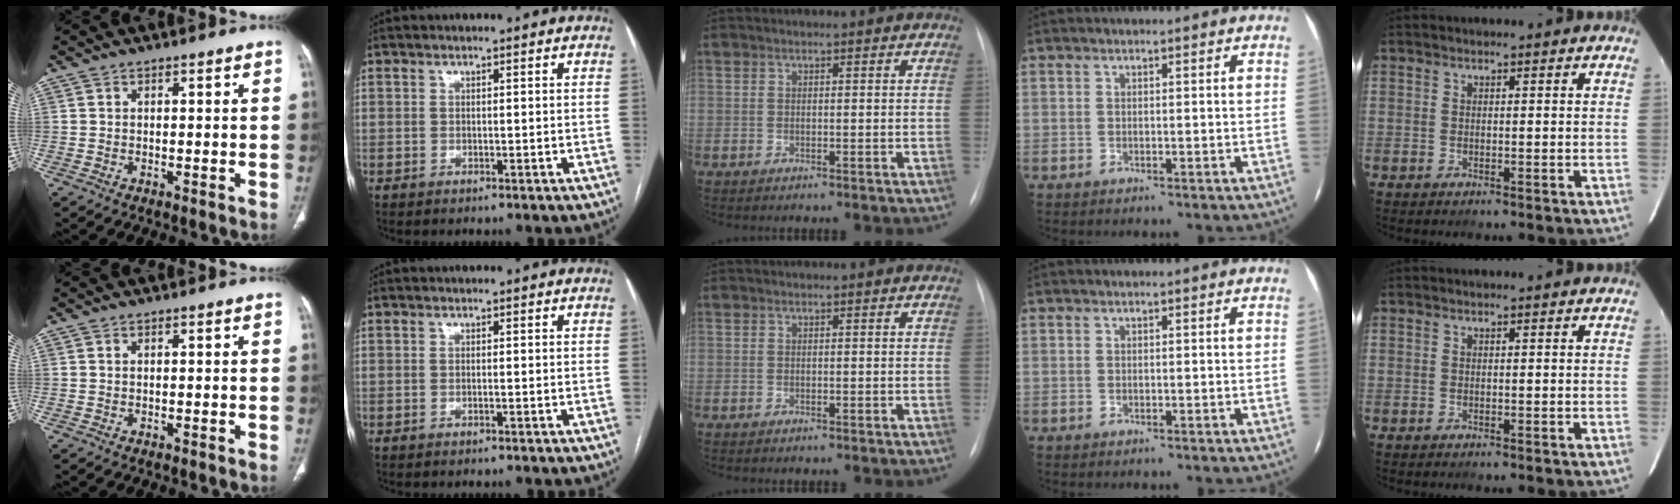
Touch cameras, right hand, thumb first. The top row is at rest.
{}